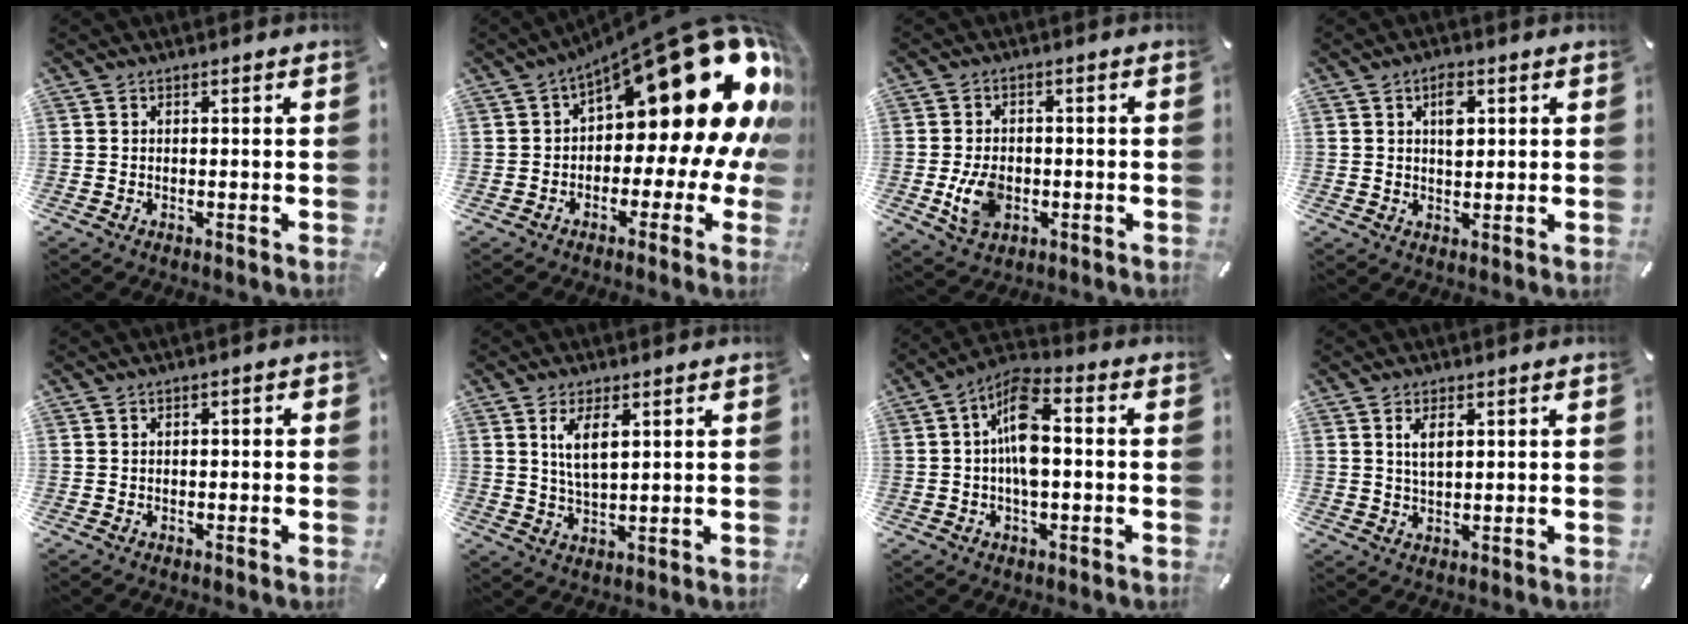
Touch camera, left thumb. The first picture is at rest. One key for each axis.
{"total": 26.0, "fx": 10.6, "fy": 11.1, "fz": 21.0, "tx": -0.260, "ty": -0.089, "tz": 0.192}
{"total": 7.6, "fx": -1.7, "fy": 5.5, "fz": 5.0, "tx": -0.098, "ty": -0.003, "tz": -0.033}
{"total": 4.7, "fx": 1.4, "fy": 2.7, "fz": 3.6, "tx": -0.045, "ty": -0.004, "tz": 0.016}
{"total": 1.0, "fx": -0.5, "fy": 0.5, "fz": 0.6, "tx": -0.011, "ty": 0.002, "tz": -0.010}
{"total": 6.3, "fx": 2.5, "fy": 2.4, "fz": 5.3, "tx": -0.104, "ty": 0.002, "tz": 0.041}
{"total": 9.8, "fx": -0.5, "fy": 4.5, "fz": 8.7, "tx": -0.171, "ty": 0.009, "tz": -0.007}
{"total": 3.5, "fx": 1.2, "fy": 1.5, "fz": 2.9, "tx": -0.054, "ty": 0.002, "tz": 0.018}